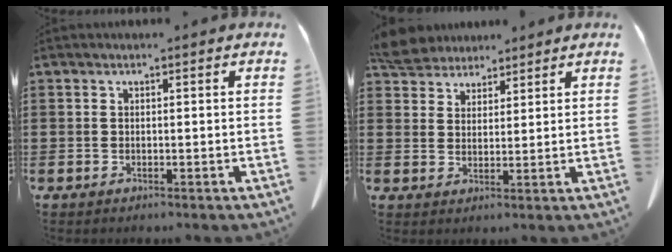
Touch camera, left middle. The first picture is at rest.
{"total": 5.5, "force": [5.1, 1.9, 1.0], "torque": [-0.043, -0.008, 0.096]}